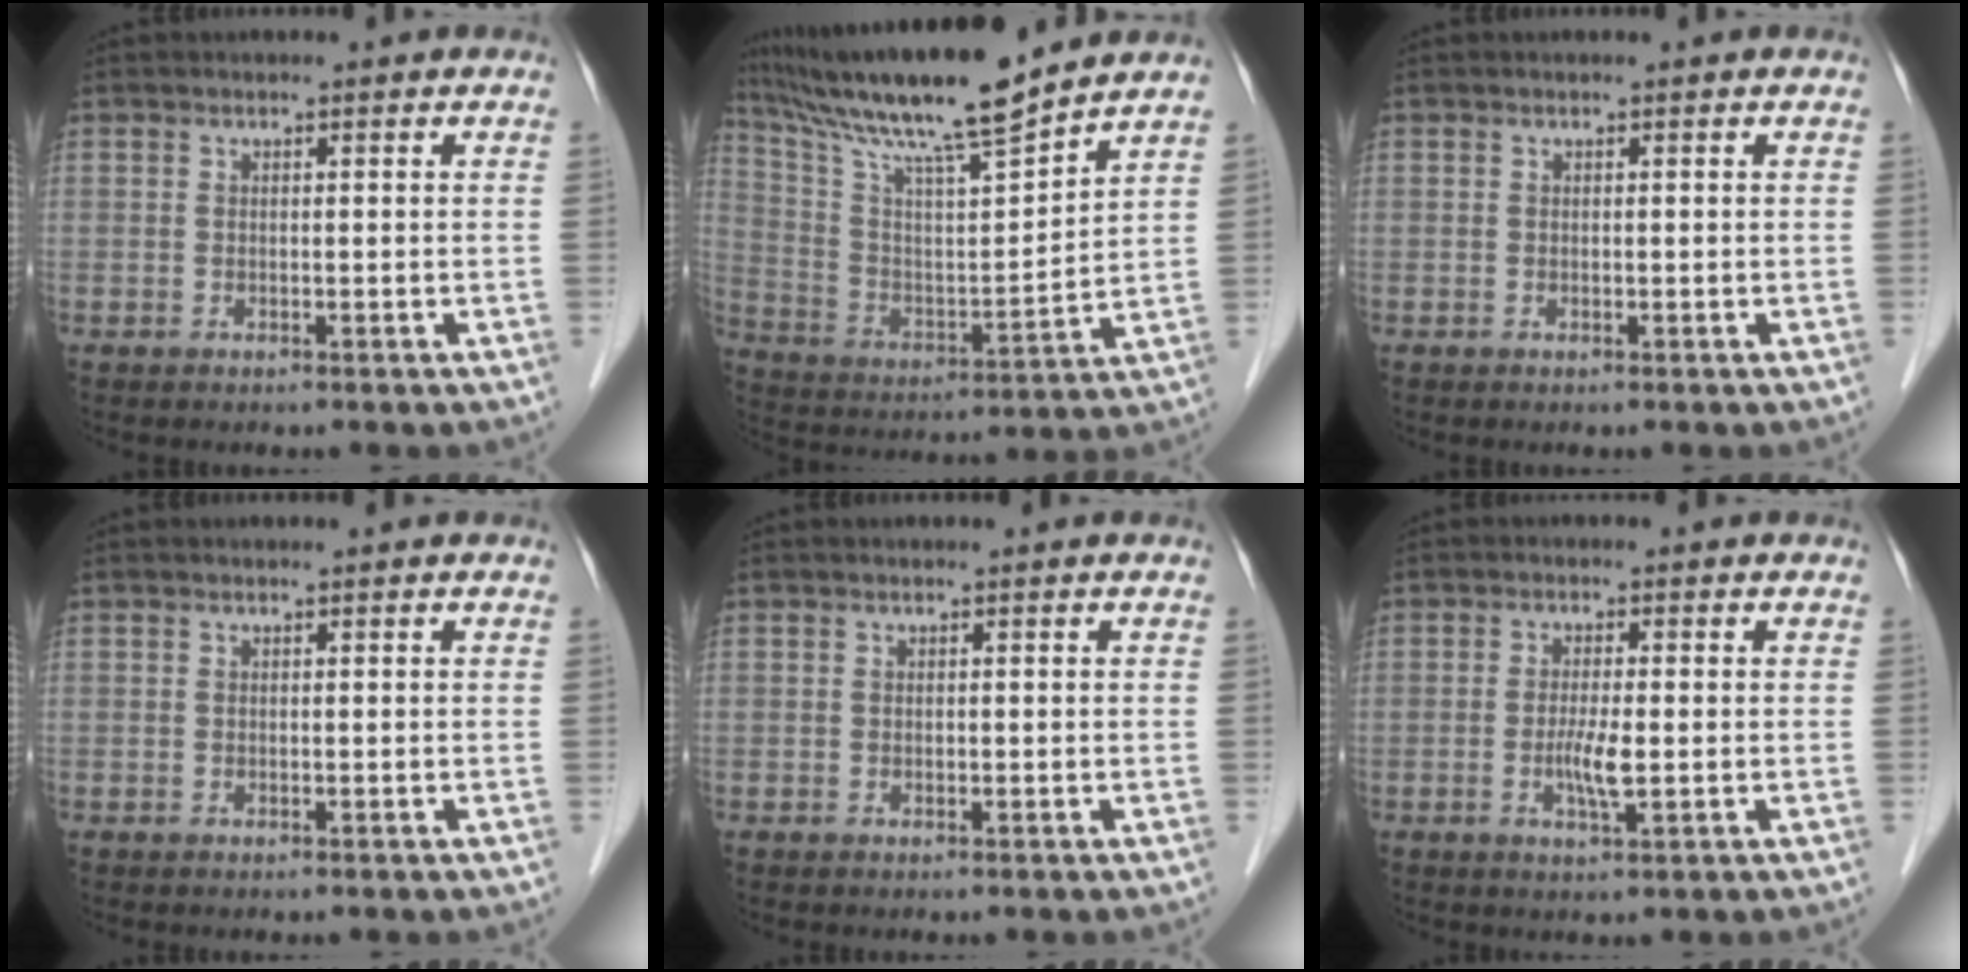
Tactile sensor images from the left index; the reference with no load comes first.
{"total": 17.1, "force": [14.4, -0.5, 9.2], "torque": [-0.170, 0.004, 0.253]}
{"total": 0.0}
{"total": 0.0}
{"total": 0.0}
{"total": 3.5, "force": [-0.8, 0.4, 3.4], "torque": [-0.070, -0.009, -0.015]}